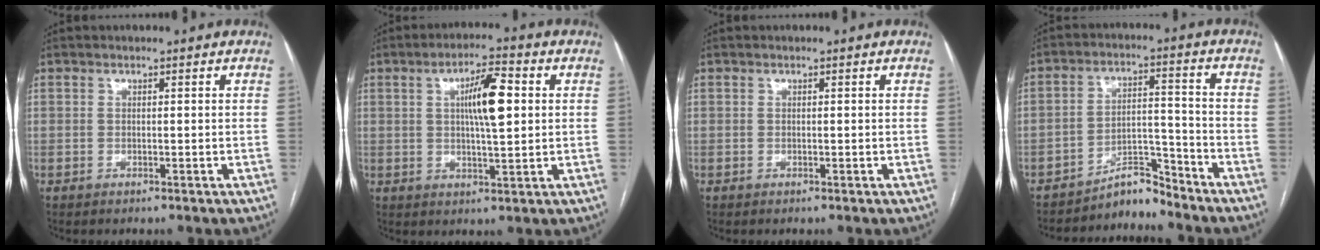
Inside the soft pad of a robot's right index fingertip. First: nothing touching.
{"total": 8.2, "force": [1.7, 1.5, 7.9], "torque": [-0.136, 0.010, 0.028]}
{"total": 0.0}
{"total": 5.5, "force": [-5.4, 0.9, 0.3], "torque": [0.002, 0.027, -0.088]}